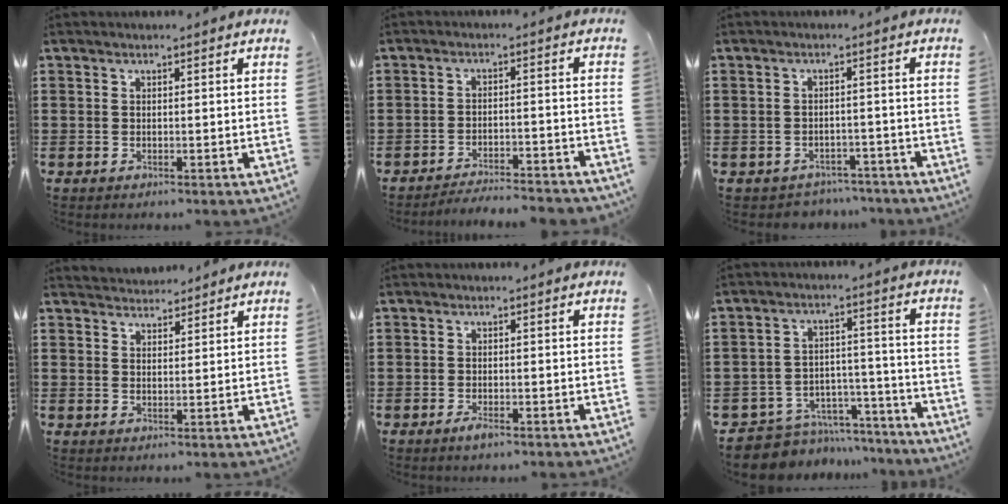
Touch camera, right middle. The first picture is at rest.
{"total": 3.7, "force": [-3.6, -0.1, 0.6], "torque": [-0.015, 0.001, -0.075]}
{"total": 2.6, "force": [-2.5, 0.6, -0.2], "torque": [-0.006, -0.001, -0.055]}
{"total": 2.7, "force": [2.6, 0.5, -0.5], "torque": [0.001, -0.005, 0.051]}
{"total": 1.7, "force": [-1.0, 0.5, 1.3], "torque": [-0.031, -0.004, -0.021]}
{"total": 7.0, "force": [-6.7, 2.1, 0.7], "torque": [-0.014, 0.022, -0.130]}